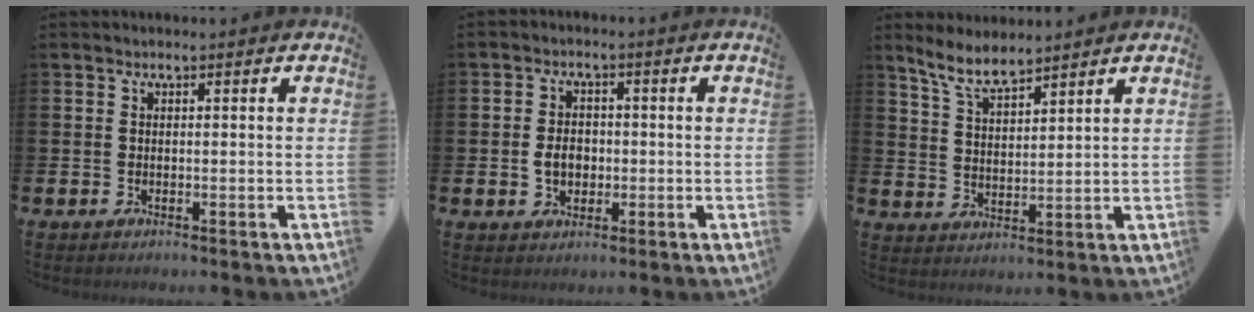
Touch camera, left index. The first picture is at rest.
{"total": 3.5, "force": [-0.5, 2.7, 2.2], "torque": [-0.027, 0.001, -0.016]}
{"total": 6.2, "force": [5.7, 1.1, 2.1], "torque": [-0.064, -0.017, 0.106]}